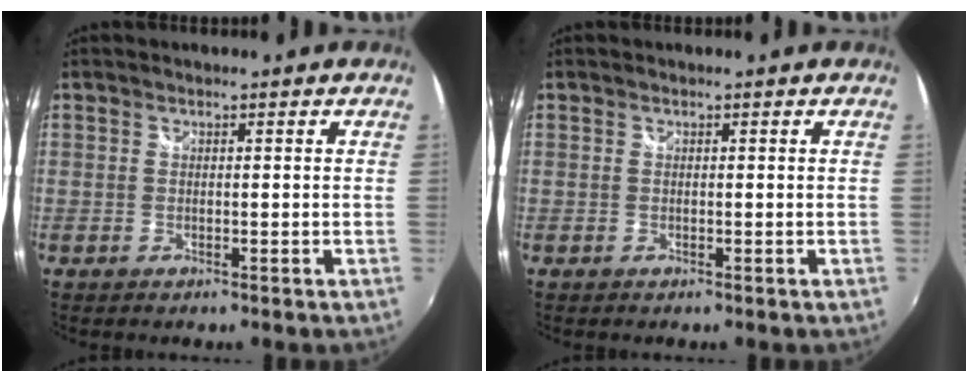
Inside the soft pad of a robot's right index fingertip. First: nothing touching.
{"total": 0.0}